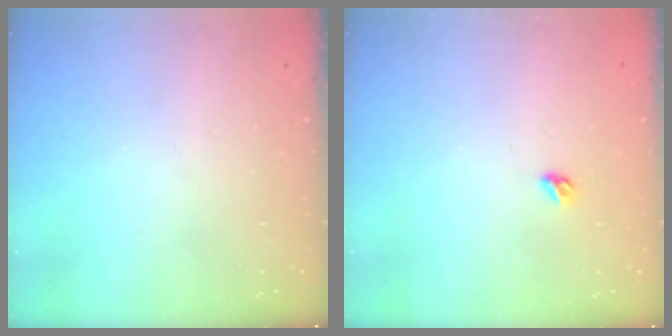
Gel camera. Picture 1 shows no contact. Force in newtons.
{"total": 3.4, "press": 3.3, "slide": 0.8}